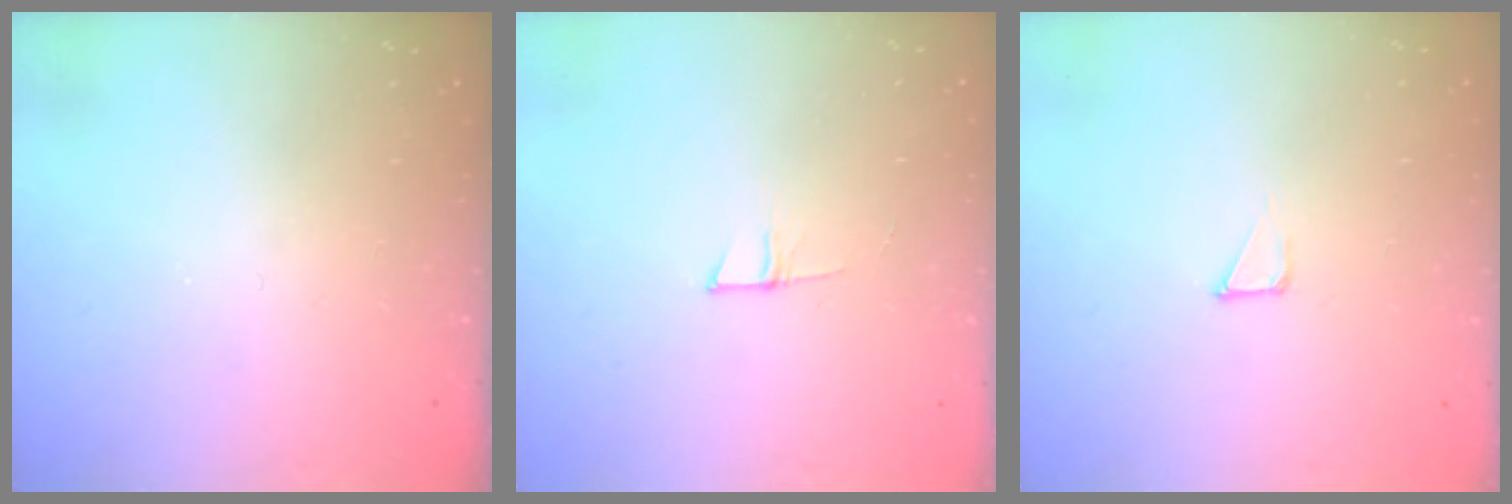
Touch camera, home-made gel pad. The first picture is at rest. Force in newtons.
{"total": 4.0, "press": 4.0, "slide": 0.4}
{"total": 1.3, "press": 1.3, "slide": 0.0}